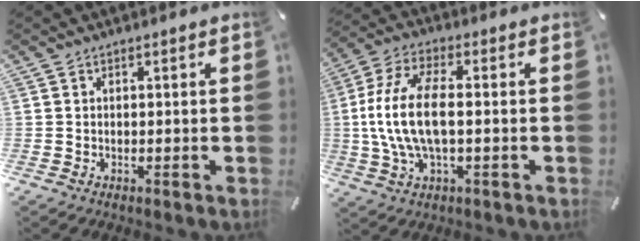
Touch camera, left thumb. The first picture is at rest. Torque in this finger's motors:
{"motor_torque": [0.01, 1.34, 1.25, -0.82, 0.34]}